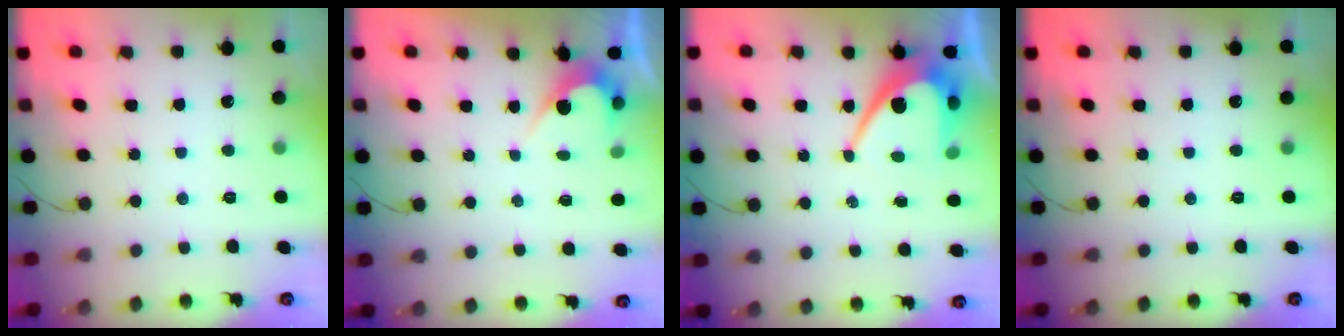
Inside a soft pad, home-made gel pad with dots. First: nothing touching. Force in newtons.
{"total": 2.4, "press": 2.4, "slide": 0.1}
{"total": 9.6, "press": 9.6, "slide": 0.5}
{"total": 0.0}